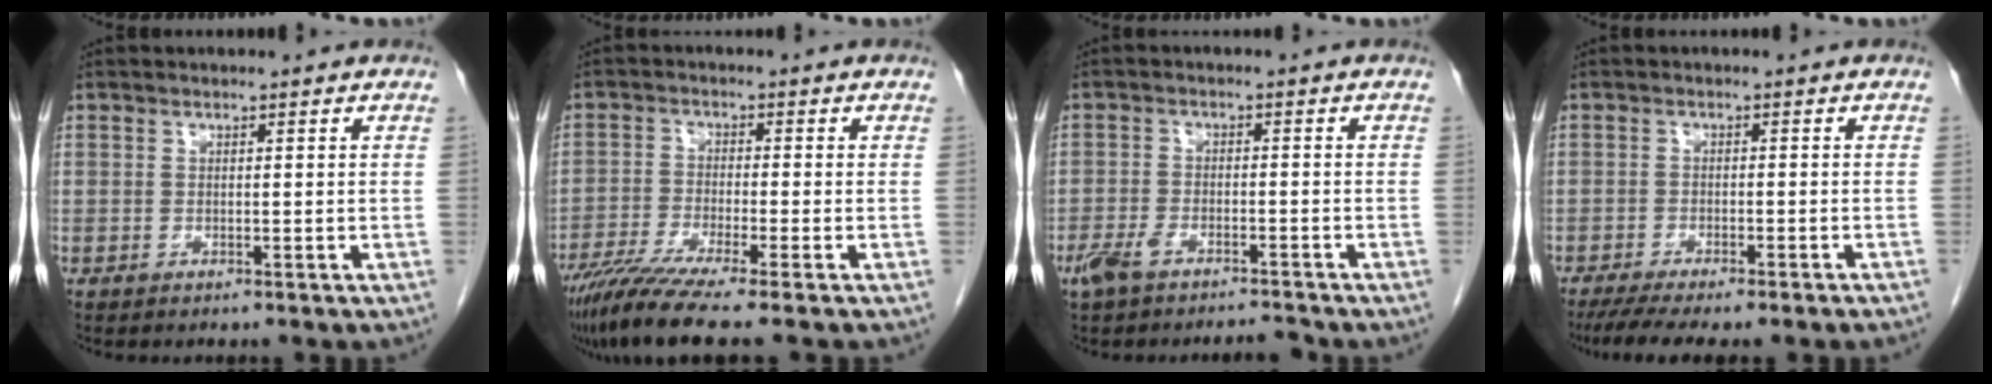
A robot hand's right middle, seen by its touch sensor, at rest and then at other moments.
{"total": 8.6, "force": [-6.6, -0.9, 5.3], "torque": [-0.090, -0.028, -0.114]}
{"total": 5.1, "force": [-4.2, 1.4, 2.6], "torque": [-0.055, 0.000, -0.075]}
{"total": 9.4, "force": [-7.7, 0.8, 5.2], "torque": [-0.065, -0.011, -0.112]}